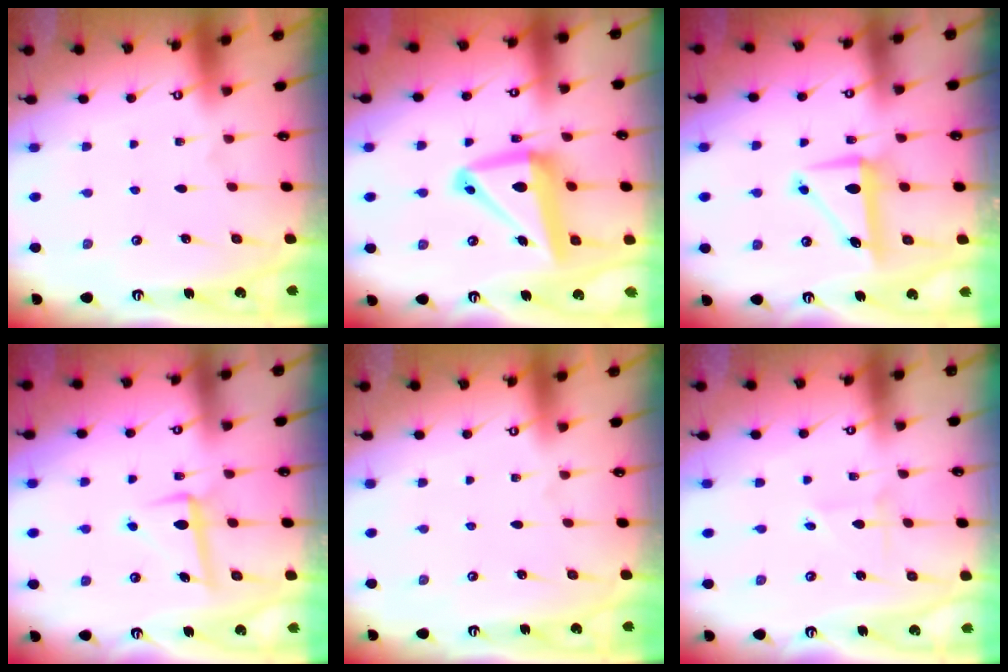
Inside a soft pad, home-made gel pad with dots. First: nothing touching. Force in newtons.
{"total": 15.1, "press": 15.0, "slide": 1.8}
{"total": 7.6, "press": 7.6, "slide": 1.0}
{"total": 6.6, "press": 6.5, "slide": 1.1}
{"total": 0.0}
{"total": 1.5, "press": 1.5, "slide": 0.1}